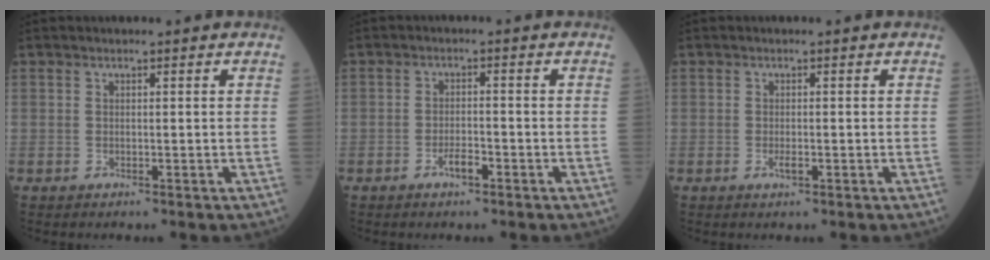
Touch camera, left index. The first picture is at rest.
{"total": 2.5, "force": [-1.6, 0.7, 1.8], "torque": [-0.034, 0.002, -0.029]}
{"total": 1.1, "force": [-0.5, 0.3, 1.0], "torque": [-0.022, -0.002, -0.007]}